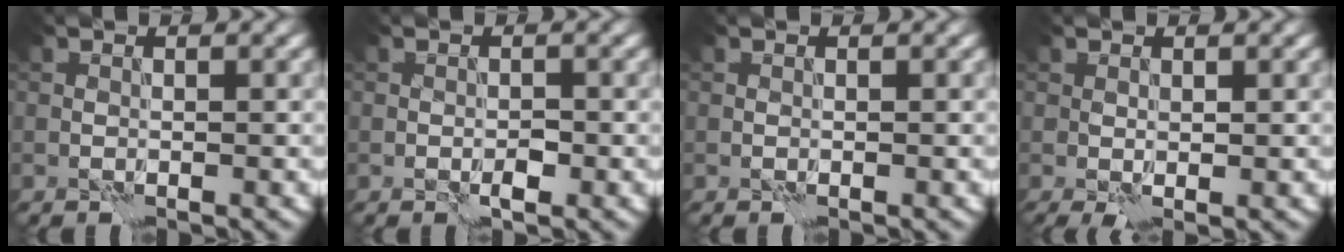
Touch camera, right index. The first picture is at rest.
{"total": 1.2, "force": [-0.6, 0.5, 0.9], "torque": [-0.014, 0.003, -0.011]}
{"total": 0.0}
{"total": 1.4, "force": [-0.1, 0.5, 1.3], "torque": [-0.030, -0.003, -0.001]}